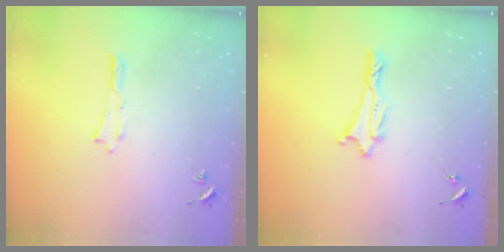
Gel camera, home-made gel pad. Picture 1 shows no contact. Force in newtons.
{"total": 1.3, "press": 1.3, "slide": 0.1}